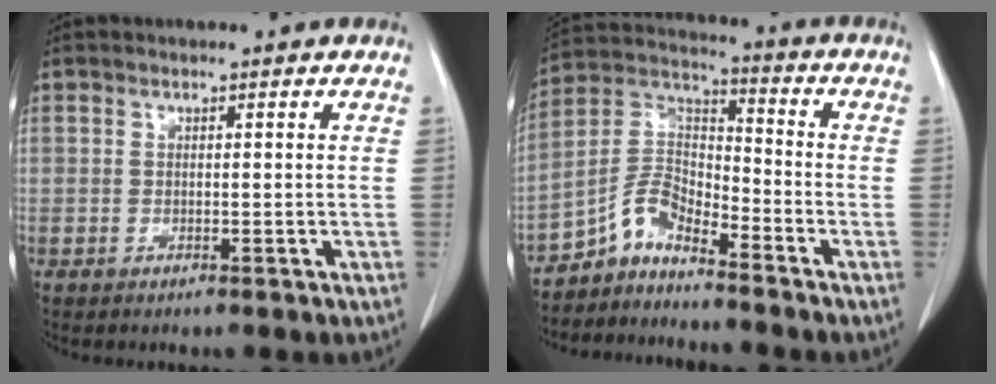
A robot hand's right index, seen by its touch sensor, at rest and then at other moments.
{"total": 7.0, "force": [-5.9, 2.6, 2.8], "torque": [-0.056, 0.030, -0.120]}